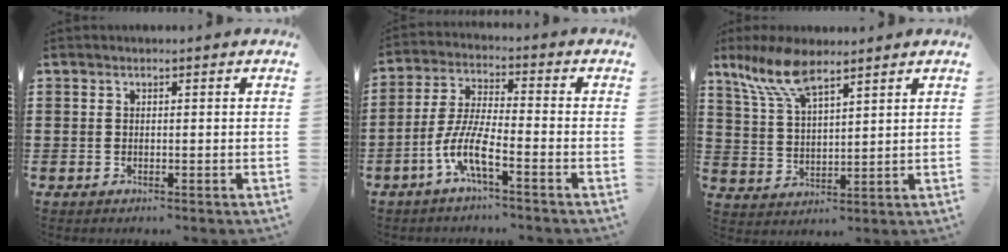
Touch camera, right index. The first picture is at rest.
{"total": 7.2, "force": [-4.1, 1.2, 5.7], "torque": [-0.150, -0.016, -0.088]}
{"total": 8.9, "force": [6.2, 2.8, 5.8], "torque": [-0.136, -0.010, 0.113]}